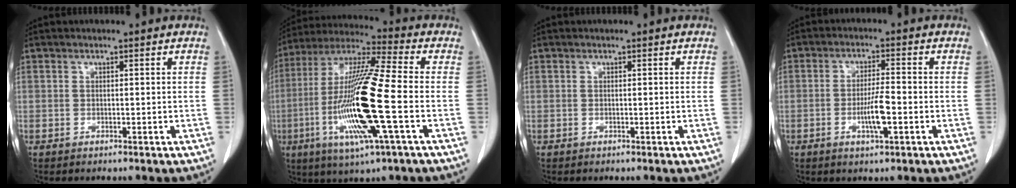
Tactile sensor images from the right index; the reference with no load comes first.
{"total": 18.8, "force": [-4.1, 0.7, 18.3], "torque": [-0.378, -0.014, -0.082]}
{"total": 0.0}
{"total": 5.1, "force": [-1.4, 0.6, 4.9], "torque": [-0.089, -0.003, -0.023]}